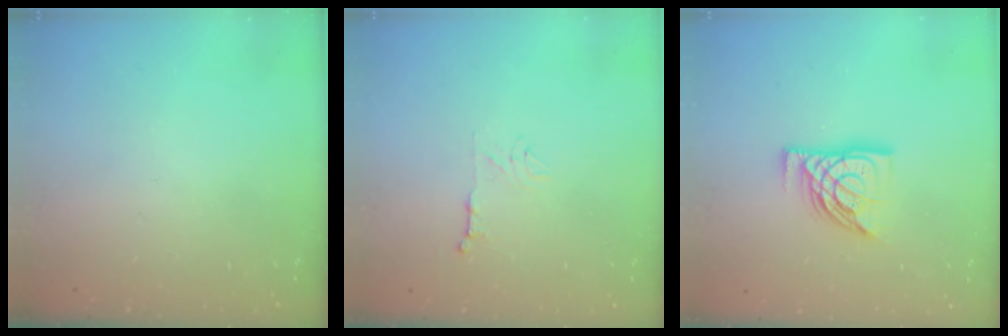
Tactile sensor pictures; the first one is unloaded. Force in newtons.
{"total": 5.2, "press": 5.2, "slide": 0.4}
{"total": 11.3, "press": 11.3, "slide": 1.3}